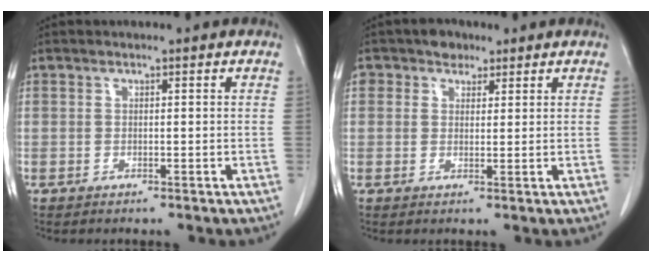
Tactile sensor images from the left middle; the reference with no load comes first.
{"total": 3.1, "force": [1.9, 2.3, 1.0], "torque": [-0.017, 0.008, 0.032]}